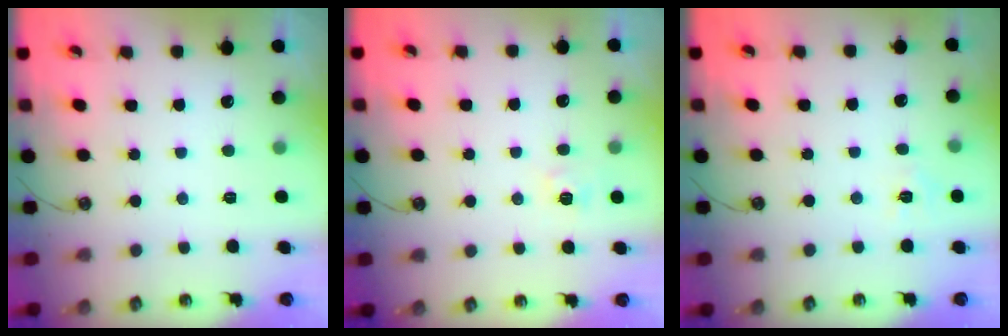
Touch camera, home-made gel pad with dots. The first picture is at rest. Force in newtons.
{"total": 3.6, "press": 3.5, "slide": 0.3}
{"total": 5.9, "press": 5.9, "slide": 0.7}